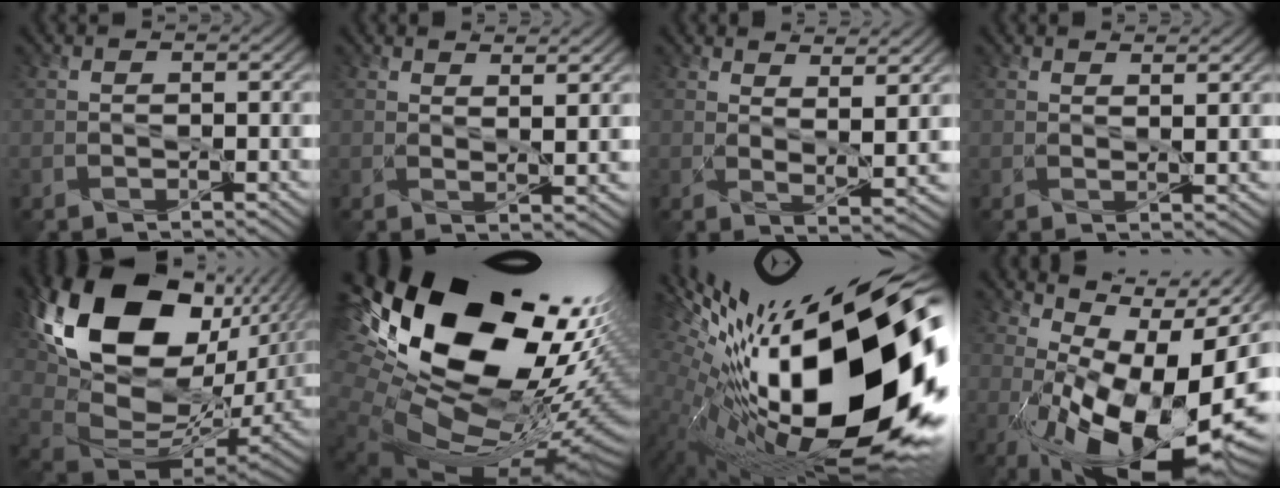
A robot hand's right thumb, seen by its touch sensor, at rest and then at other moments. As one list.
[{"total": 3.5, "force": [2.5, 0.5, 2.4], "torque": [-0.046, -0.003, 0.051]}, {"total": 6.4, "force": [4.1, 1.5, 4.7], "torque": [-0.084, -0.009, 0.076]}, {"total": 2.1, "force": [1.7, 0.2, 1.4], "torque": [-0.026, -0.003, 0.037]}, {"total": 21.4, "force": [6.7, 13.9, 14.9], "torque": [-0.343, -0.006, 0.140]}, {"total": 22.9, "force": [5.4, 15.3, 16.2], "torque": [-0.325, -0.031, 0.117]}, {"total": 22.8, "force": [1.6, 9.8, 20.5], "torque": [-0.359, -0.037, 0.038]}, {"total": 18.1, "force": [-0.1, 7.6, 16.5], "torque": [-0.242, -0.010, 0.014]}]